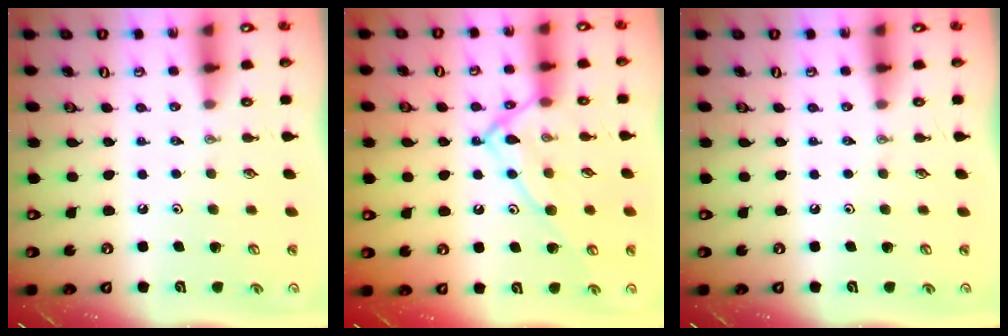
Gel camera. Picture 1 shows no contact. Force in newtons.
{"total": 13.9, "press": 13.9, "slide": 0.7}
{"total": 0.0}